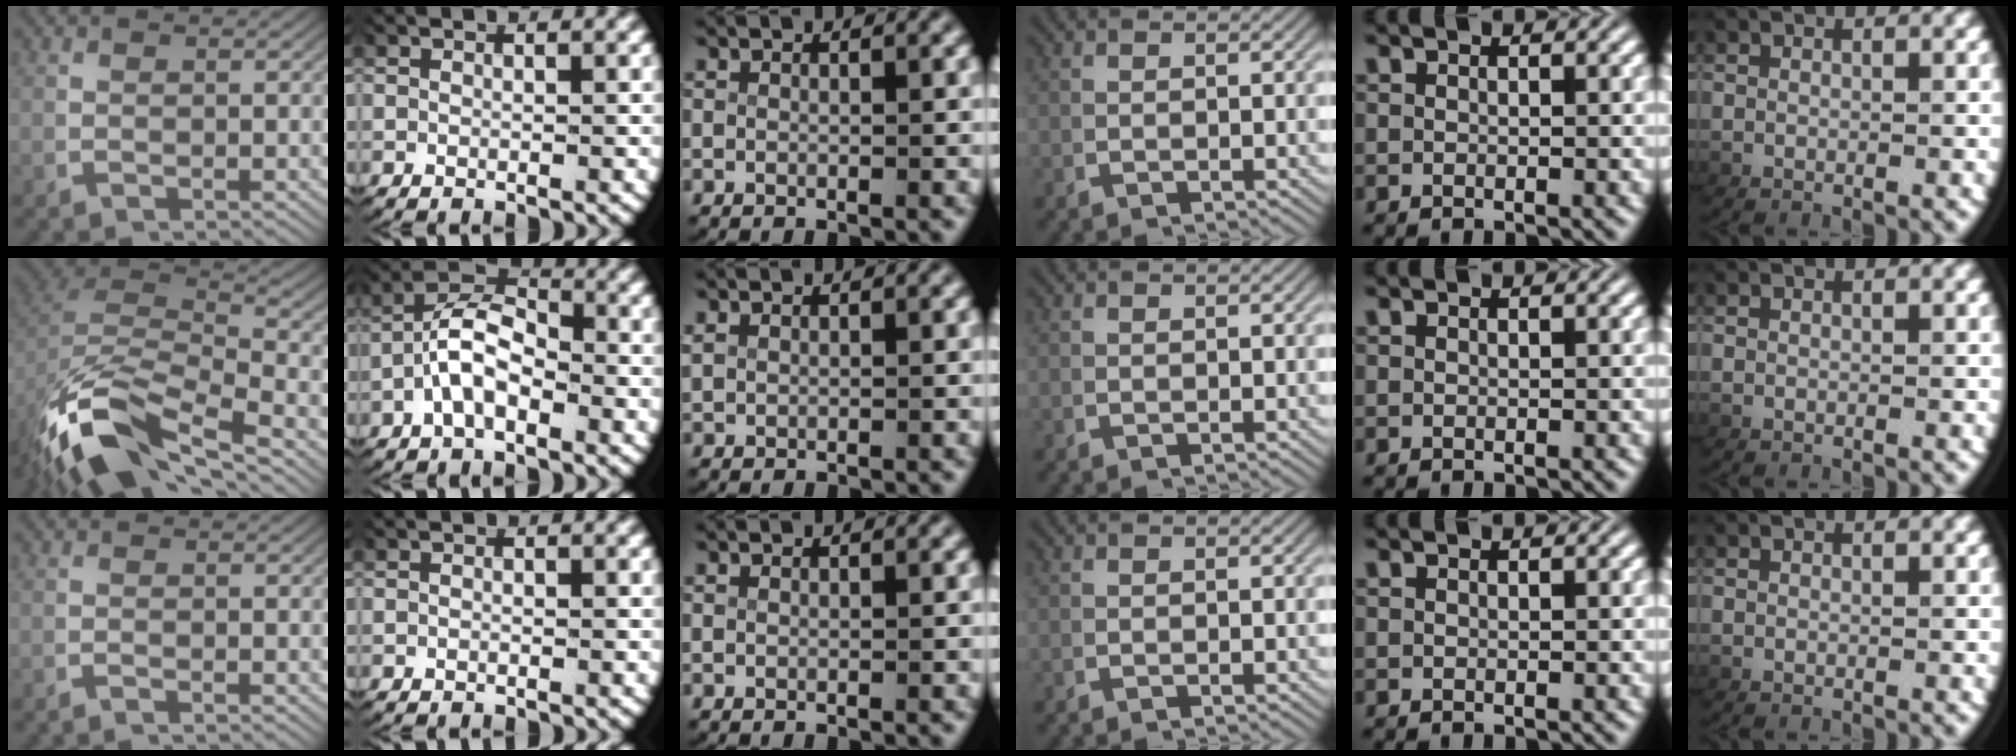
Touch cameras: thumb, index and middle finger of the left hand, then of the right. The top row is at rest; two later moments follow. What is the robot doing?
{"motion": "lift_and_place", "object": "scissors"}